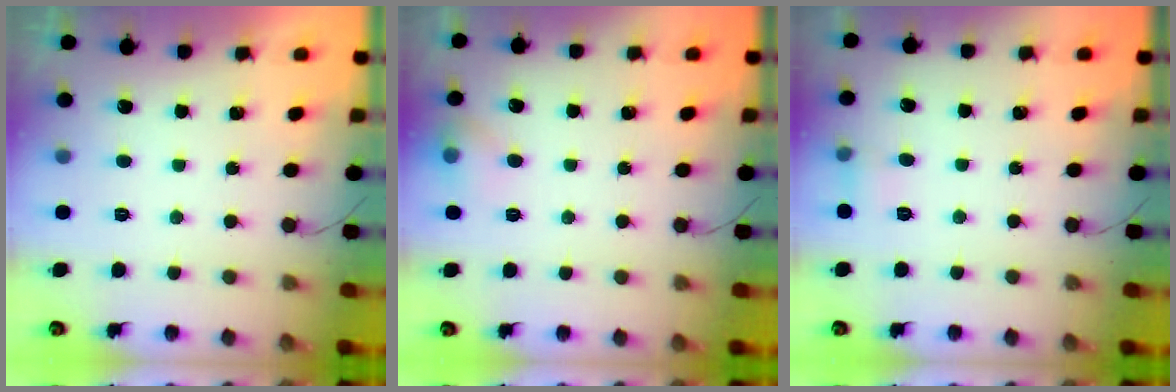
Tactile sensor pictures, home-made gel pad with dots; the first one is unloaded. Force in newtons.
{"total": 7.1, "press": 7.0, "slide": 1.4}
{"total": 4.7, "press": 4.2, "slide": 2.2}